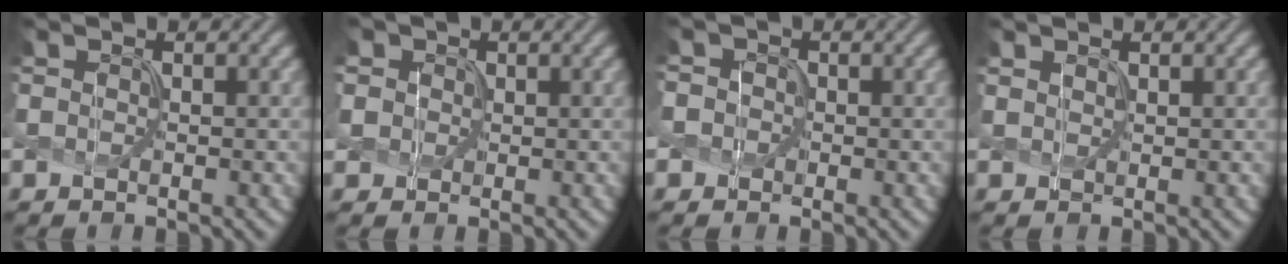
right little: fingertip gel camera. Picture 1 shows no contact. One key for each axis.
{"total": 3.0, "fx": 1.5, "fy": 2.4, "fz": 1.0, "tx": -0.034, "ty": 0.011, "tz": 0.019}
{"total": 2.4, "fx": 0.0, "fy": 2.2, "fz": 0.9, "tx": 0.001, "ty": 0.014, "tz": -0.022}
{"total": 0.6, "fx": 0.6, "fy": 0.0, "fz": 0.0, "tx": -0.004, "ty": 0.001, "tz": 0.016}